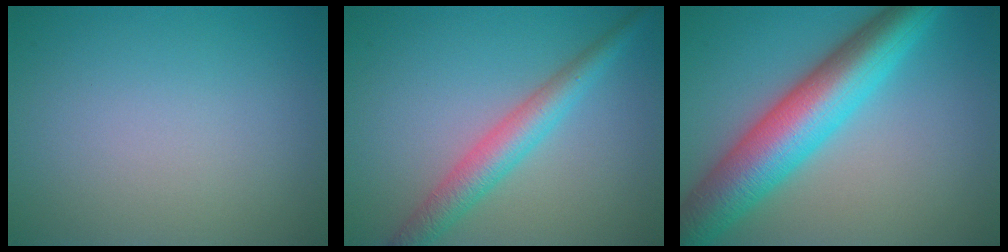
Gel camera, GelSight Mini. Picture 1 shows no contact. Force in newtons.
{"total": 3.9, "press": 3.9, "slide": 0.1}
{"total": 10.0, "press": 10.0, "slide": 0.1}